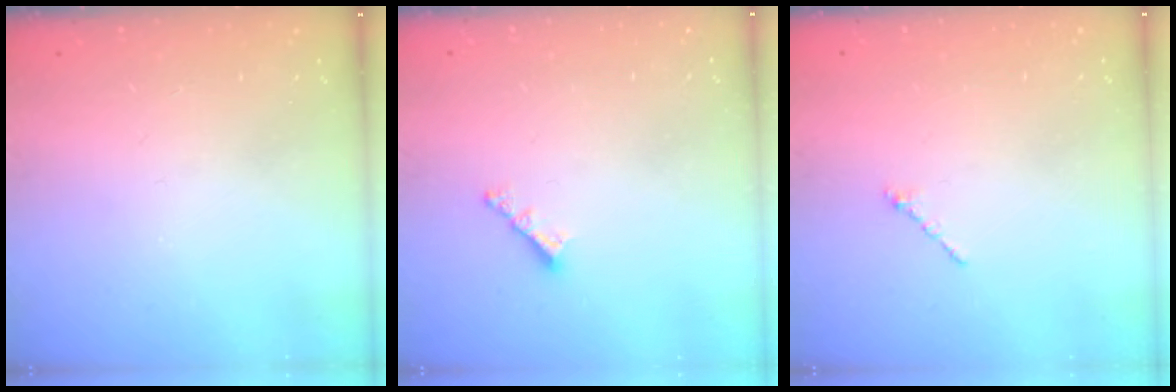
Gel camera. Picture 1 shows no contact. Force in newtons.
{"total": 3.4, "press": 3.4, "slide": 0.1}
{"total": 1.0, "press": 0.9, "slide": 0.4}